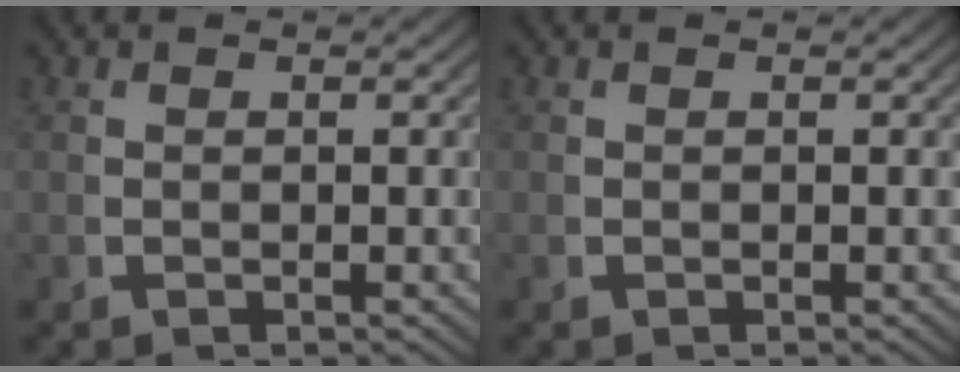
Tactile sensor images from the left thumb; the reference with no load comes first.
{"total": 0.0}